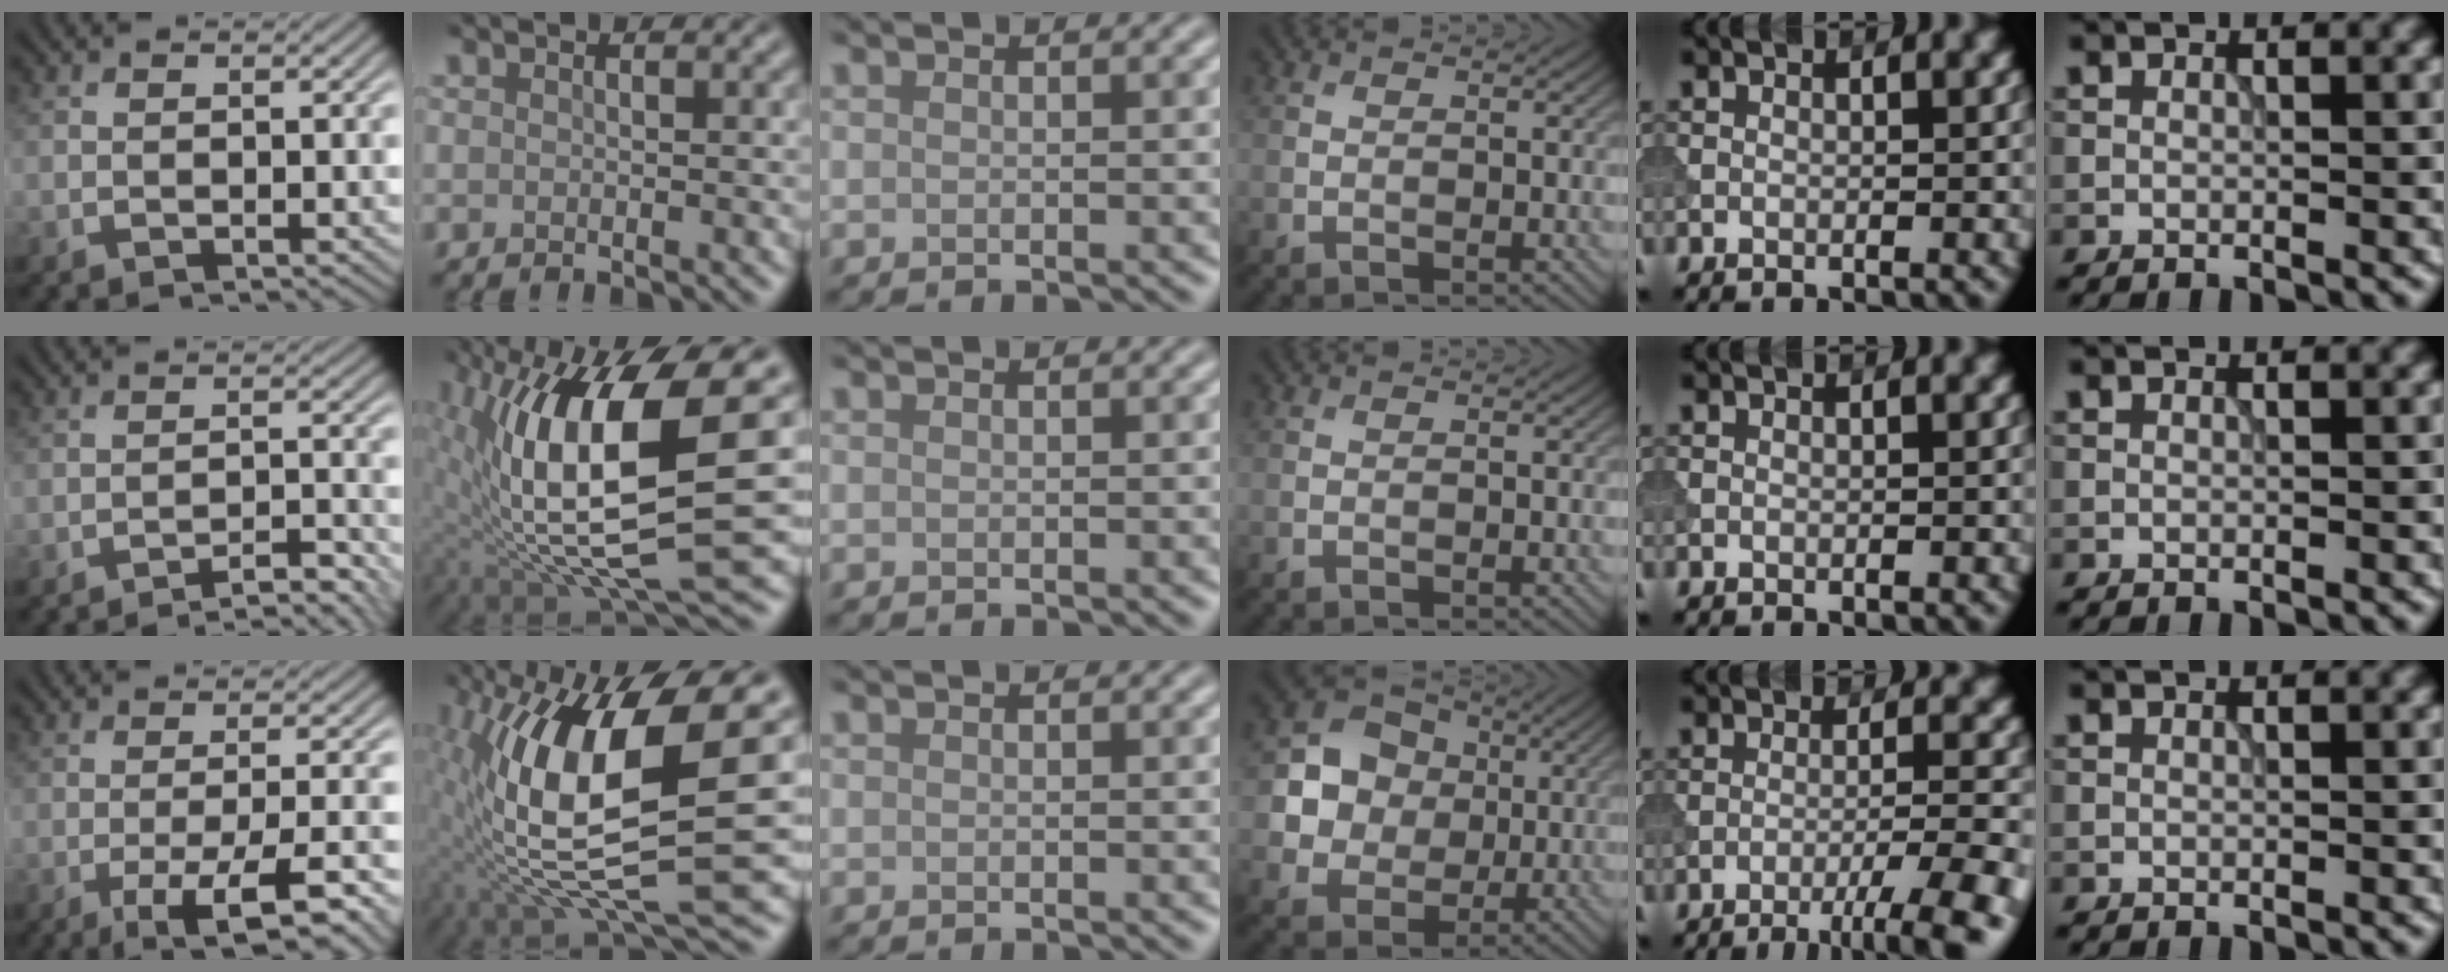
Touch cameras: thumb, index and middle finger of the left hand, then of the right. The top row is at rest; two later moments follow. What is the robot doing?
{"motion": "extract", "object": "tissue"}